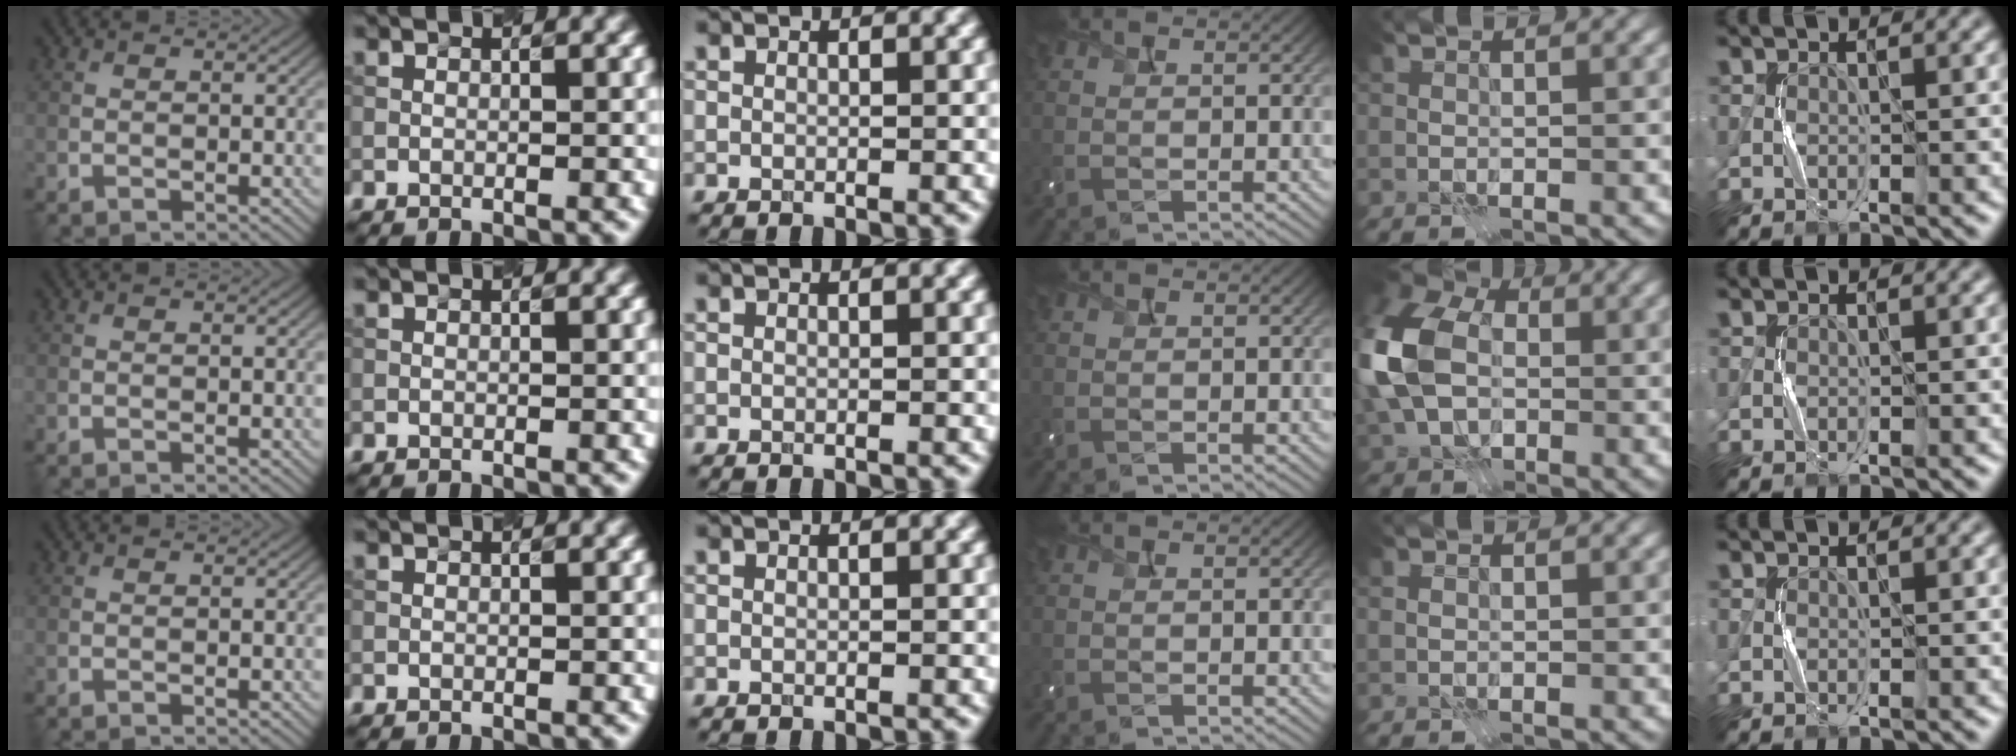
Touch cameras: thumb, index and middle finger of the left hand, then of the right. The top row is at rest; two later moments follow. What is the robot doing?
{"motion": "press", "object": "camera"}